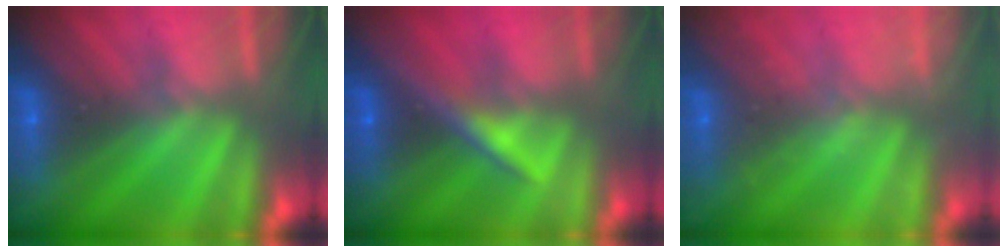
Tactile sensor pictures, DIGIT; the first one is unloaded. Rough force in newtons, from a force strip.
{"total": 3.3}
{"total": 2.1}